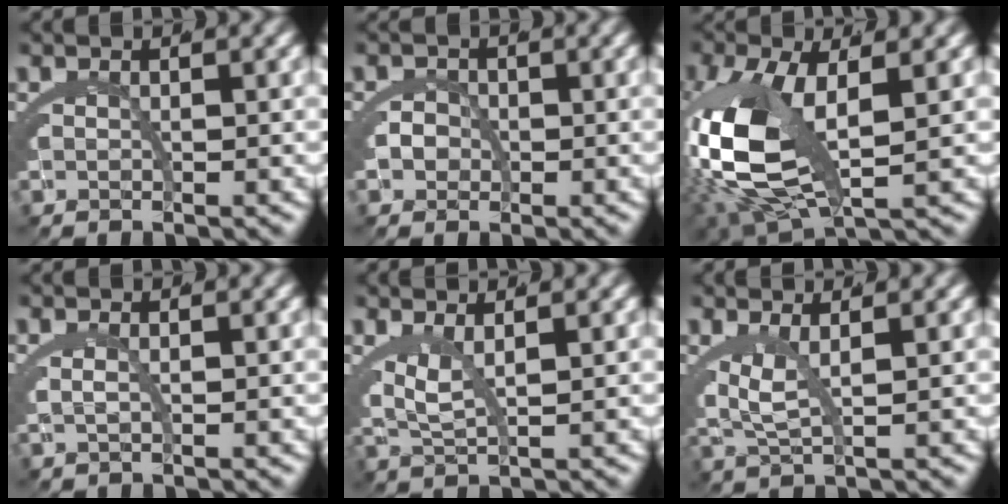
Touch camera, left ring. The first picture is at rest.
{"total": 2.9, "force": [-0.9, 2.7, 0.6], "torque": [-0.028, -0.011, -0.018]}
{"total": 10.5, "force": [-1.5, 5.7, 8.7], "torque": [-0.211, -0.040, 0.001]}
{"total": 1.0, "force": [0.1, 0.5, 0.8], "torque": [-0.024, -0.004, 0.004]}
{"total": 3.4, "force": [0.9, 2.2, 2.4], "torque": [-0.069, -0.014, 0.022]}
{"total": 3.4, "force": [0.5, 2.1, 2.7], "torque": [-0.072, -0.013, 0.016]}